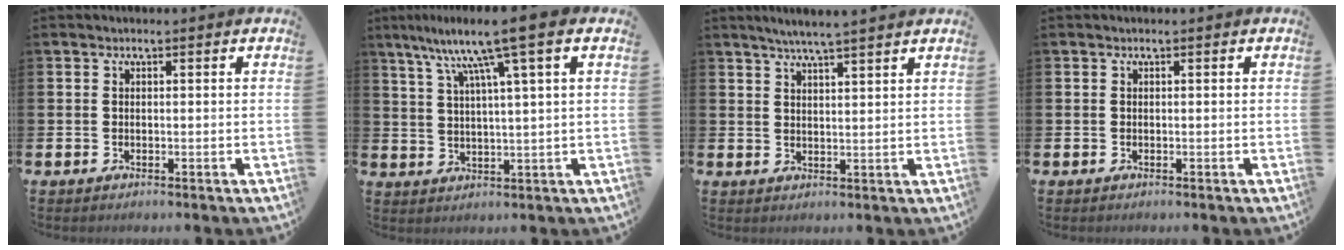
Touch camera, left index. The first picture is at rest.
{"total": 9.0, "force": [5.6, -0.1, 7.0], "torque": [-0.148, -0.016, 0.089]}
{"total": 4.2, "force": [4.0, -0.7, 1.1], "torque": [-0.027, -0.015, 0.071]}
{"total": 0.0}